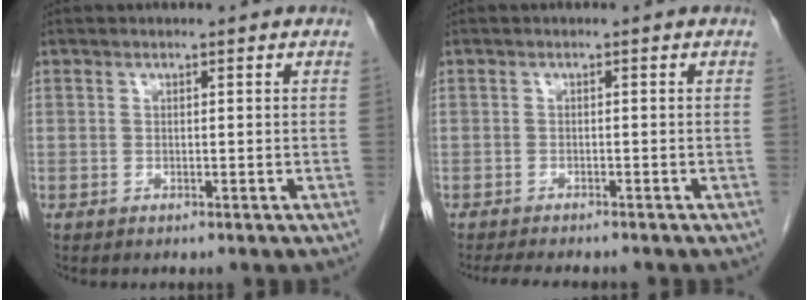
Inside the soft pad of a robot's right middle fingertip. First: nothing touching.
{"total": 6.2, "force": [-5.4, 1.2, 2.7], "torque": [-0.037, -0.010, -0.079]}